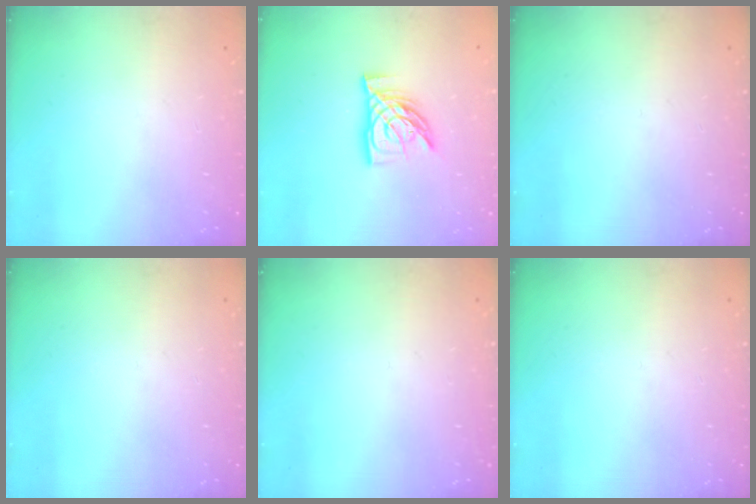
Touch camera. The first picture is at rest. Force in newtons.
{"total": 11.0, "press": 11.0, "slide": 1.0}
{"total": 0.0}
{"total": 0.0}
{"total": 0.0}
{"total": 0.0}